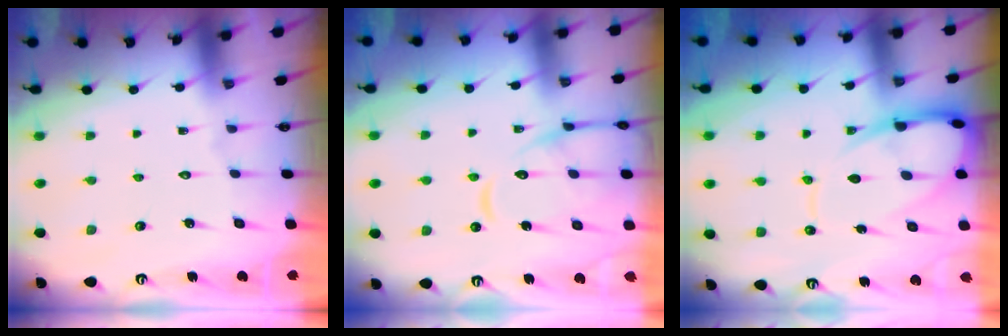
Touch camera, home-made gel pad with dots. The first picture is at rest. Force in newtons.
{"total": 12.3, "press": 12.2, "slide": 1.3}
{"total": 12.8, "press": 12.8, "slide": 1.2}